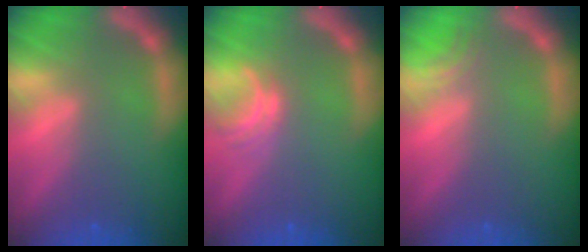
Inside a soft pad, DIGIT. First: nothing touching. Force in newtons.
{"total": 2.0}
{"total": 1.5}